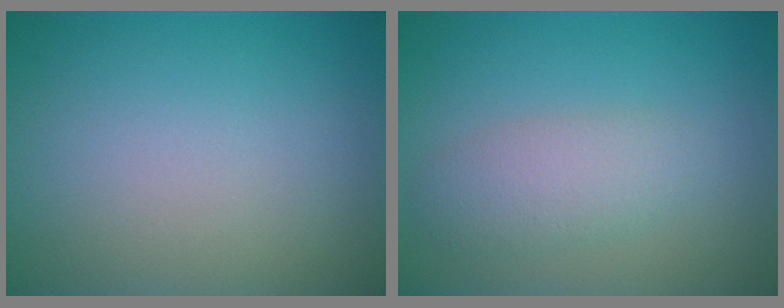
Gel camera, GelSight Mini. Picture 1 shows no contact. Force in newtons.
{"total": 3.0, "press": 3.0, "slide": 0.1}